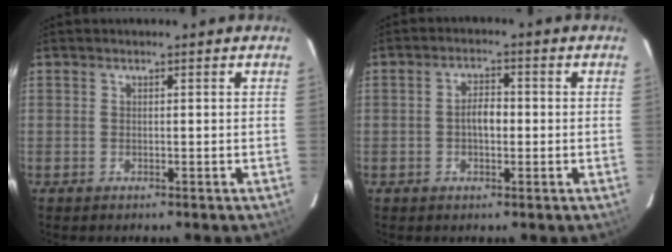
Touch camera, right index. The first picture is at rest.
{"total": 3.7, "force": [-0.5, 2.0, 3.0], "torque": [-0.055, 0.009, -0.006]}